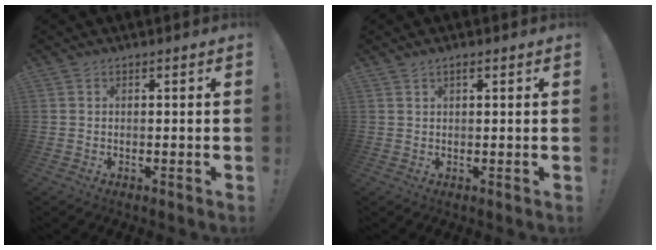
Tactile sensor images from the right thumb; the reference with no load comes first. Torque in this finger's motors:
{"motor_torque": [-0.18, -0.07, -0.04, 0.33, 0.11]}